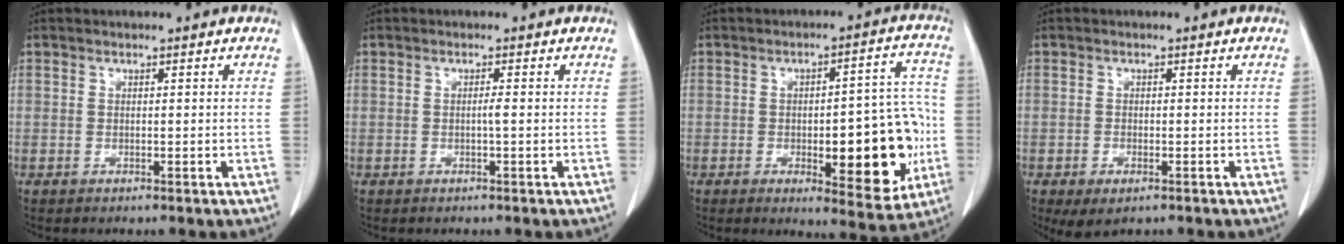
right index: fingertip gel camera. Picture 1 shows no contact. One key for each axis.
{"total": 0.8, "fx": -0.2, "fy": -0.2, "fz": 0.8, "tx": -0.014, "ty": 0.000, "tz": -0.004}
{"total": 15.8, "fx": -3.4, "fy": 5.2, "fz": 14.6, "tx": -0.168, "ty": 0.021, "tz": -0.032}
{"total": 3.4, "fx": -1.8, "fy": 1.5, "fz": 2.4, "tx": -0.043, "ty": -0.007, "tz": -0.020}